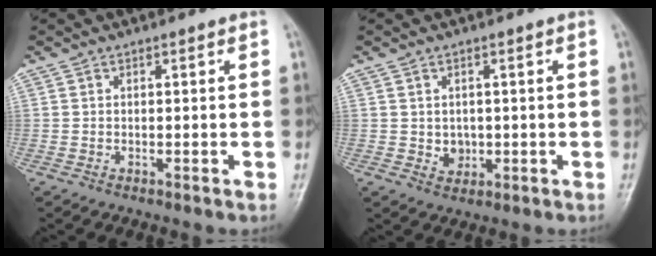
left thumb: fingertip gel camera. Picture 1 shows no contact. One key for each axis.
{"total": 2.6, "fx": 0.0, "fy": 2.3, "fz": 1.3, "tx": -0.009, "ty": -0.001, "tz": 0.008}